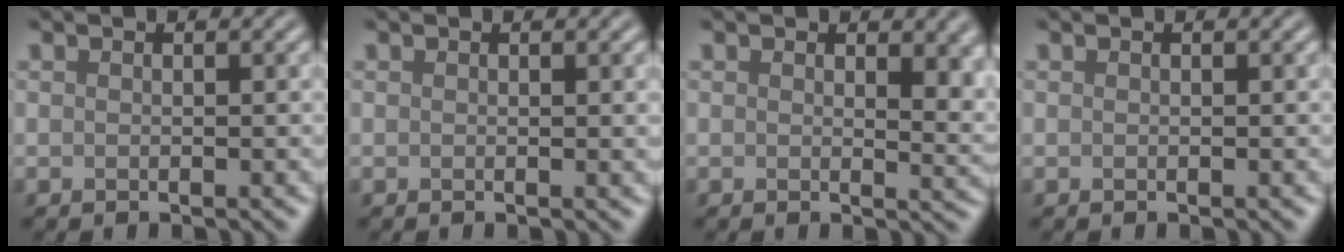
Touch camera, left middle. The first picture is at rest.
{"total": 0.8, "force": [0.1, 0.2, 0.8], "torque": [-0.006, 0.001, -0.001]}
{"total": 3.6, "force": [1.3, 1.6, 2.9], "torque": [-0.029, -0.007, 0.021]}
{"total": 0.0}